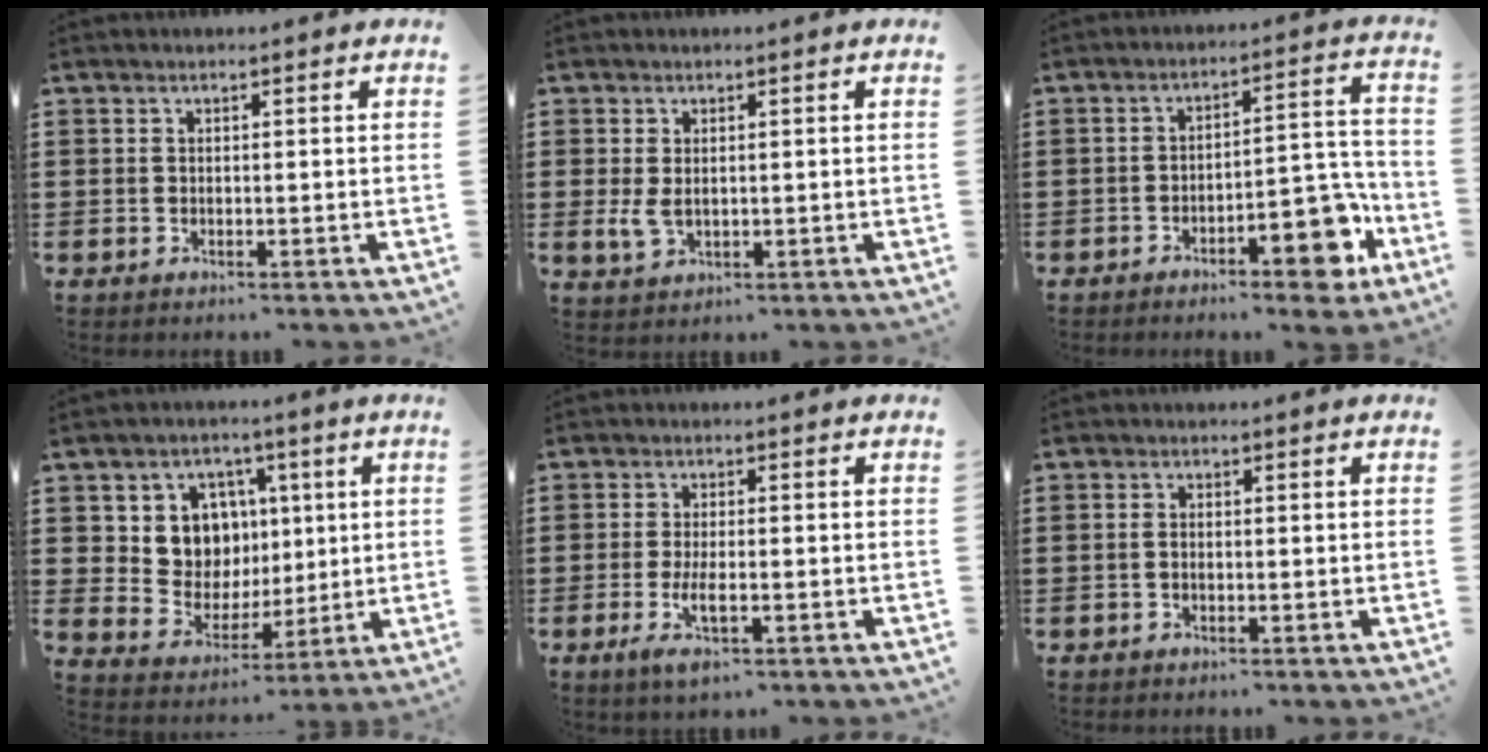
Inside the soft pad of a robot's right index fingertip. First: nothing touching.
{"total": 2.9, "force": [0.1, 1.7, 2.3], "torque": [-0.060, -0.001, -0.002]}
{"total": 8.6, "force": [-5.3, 2.6, 6.2], "torque": [-0.072, 0.003, -0.093]}
{"total": 9.0, "force": [2.9, 8.1, 2.6], "torque": [-0.082, -0.003, 0.058]}
{"total": 4.7, "force": [-1.5, 1.3, 4.2], "torque": [-0.090, -0.011, -0.030]}
{"total": 1.0, "force": [-0.4, 0.4, 0.9], "torque": [-0.025, -0.004, -0.009]}